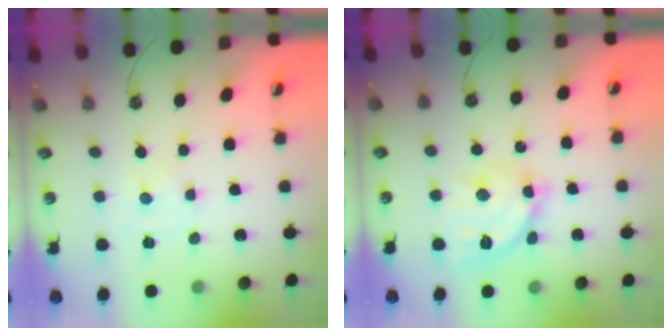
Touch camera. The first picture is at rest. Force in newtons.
{"total": 14.2, "press": 14.2, "slide": 1.1}